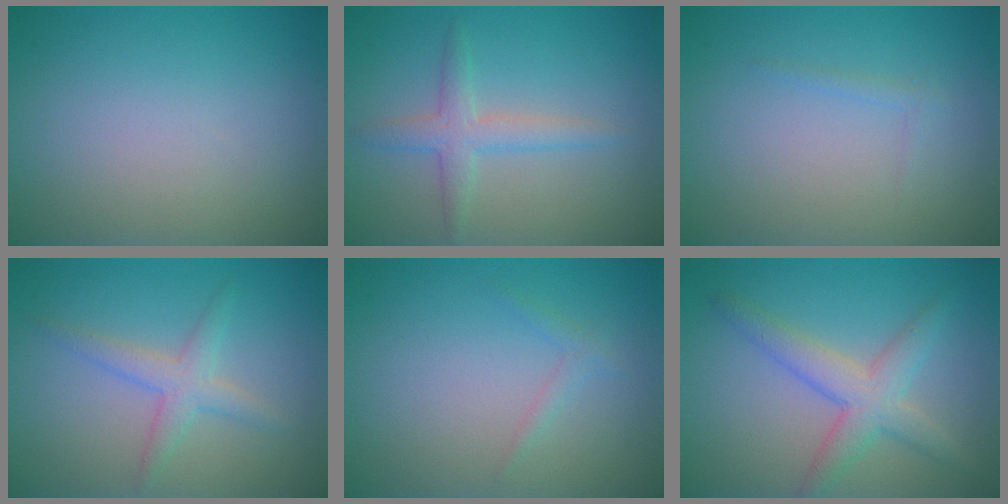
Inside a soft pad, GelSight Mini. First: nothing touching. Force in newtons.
{"total": 2.6, "press": 2.6, "slide": 0.1}
{"total": 0.7, "press": 0.7, "slide": 0.0}
{"total": 2.5, "press": 2.5, "slide": 0.0}
{"total": 0.9, "press": 0.9, "slide": 0.0}
{"total": 4.1, "press": 4.1, "slide": 0.1}